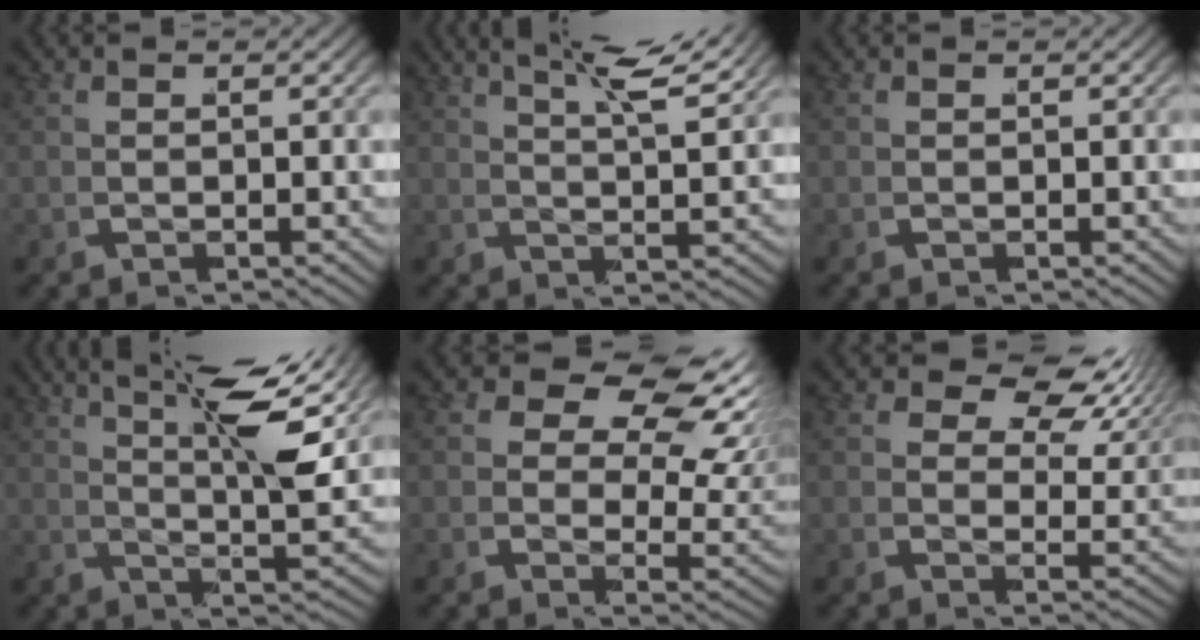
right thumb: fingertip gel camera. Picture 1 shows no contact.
{"total": 5.8, "force": [4.5, 1.2, 3.4], "torque": [-0.049, 0.012, 0.066]}
{"total": 0.0}
{"total": 9.2, "force": [4.5, 3.2, 7.3], "torque": [-0.106, 0.005, 0.063]}
{"total": 8.4, "force": [3.7, 4.7, 5.9], "torque": [-0.073, 0.000, 0.049]}
{"total": 6.4, "force": [4.1, 3.2, 3.8], "torque": [-0.042, 0.006, 0.054]}